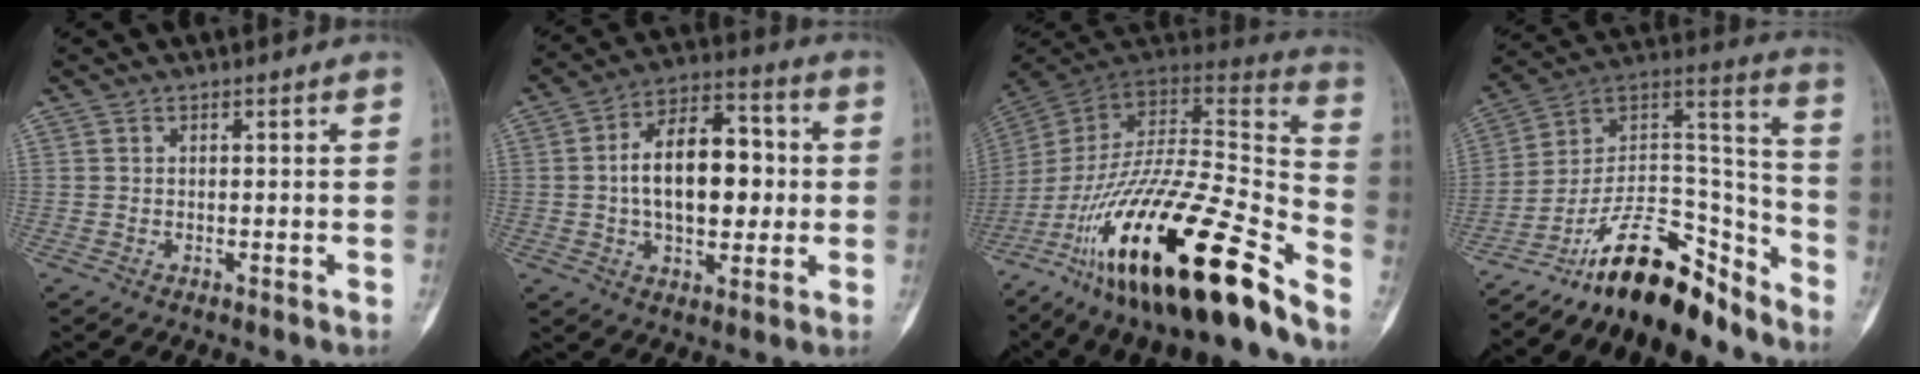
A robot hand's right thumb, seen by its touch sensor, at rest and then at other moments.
{"total": 16.5, "force": [0.4, 9.4, 13.5], "torque": [-0.183, 0.026, 0.003]}
{"total": 32.8, "force": [-20.0, 7.9, 24.8], "torque": [-0.374, 0.062, -0.333]}
{"total": 20.8, "force": [-16.4, 7.8, 10.2], "torque": [-0.117, 0.145, -0.279]}